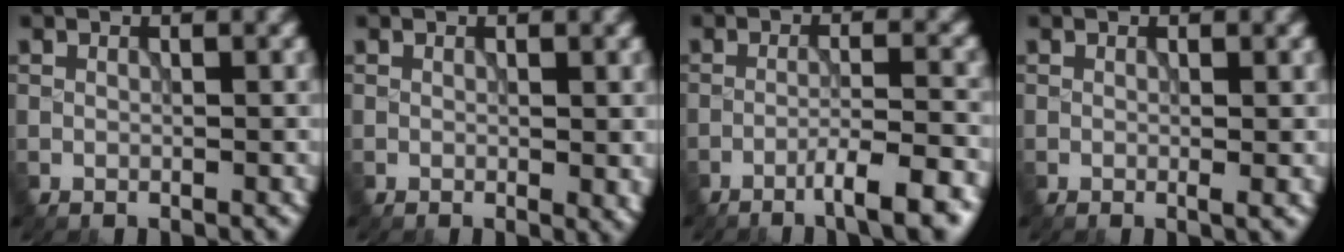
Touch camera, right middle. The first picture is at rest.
{"total": 1.1, "force": [0.0, 0.3, 1.1], "torque": [-0.011, -0.004, -0.001]}
{"total": 5.6, "force": [-3.6, 0.7, 4.3], "torque": [-0.057, 0.010, -0.061]}
{"total": 0.7, "force": [0.0, 0.0, 0.7], "torque": [-0.010, -0.002, -0.003]}